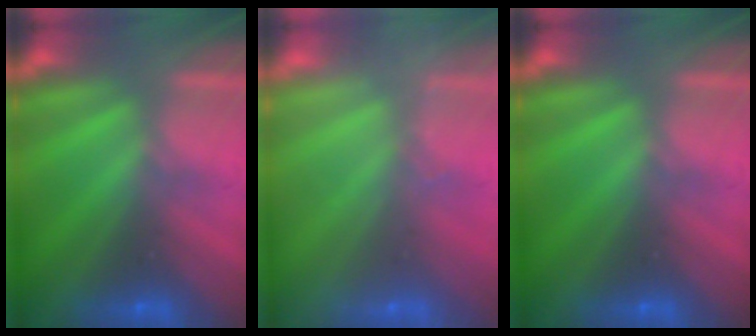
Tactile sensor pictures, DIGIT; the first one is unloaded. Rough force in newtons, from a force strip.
{"total": 2.3}
{"total": 0.0}